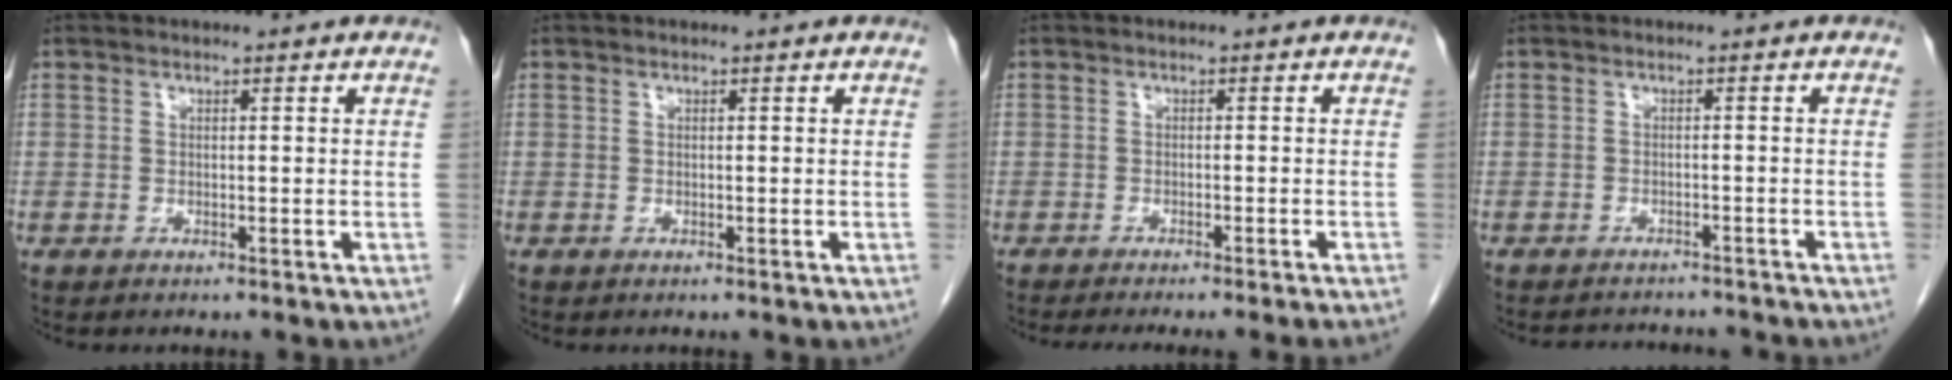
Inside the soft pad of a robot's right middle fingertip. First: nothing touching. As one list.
[{"total": 0.0}, {"total": 9.1, "force": [-8.0, -1.1, 4.1], "torque": [-0.022, -0.023, -0.104]}, {"total": 6.5, "force": [-6.3, 1.1, 1.1], "torque": [-0.012, 0.003, -0.078]}]